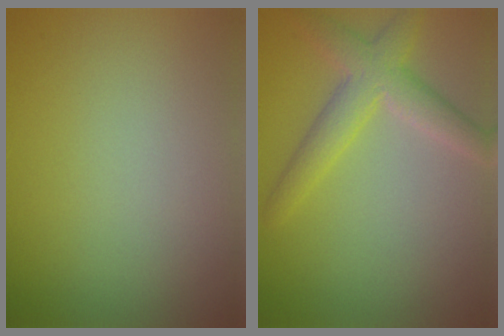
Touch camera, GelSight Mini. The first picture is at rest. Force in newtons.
{"total": 4.1, "press": 4.1, "slide": 0.2}